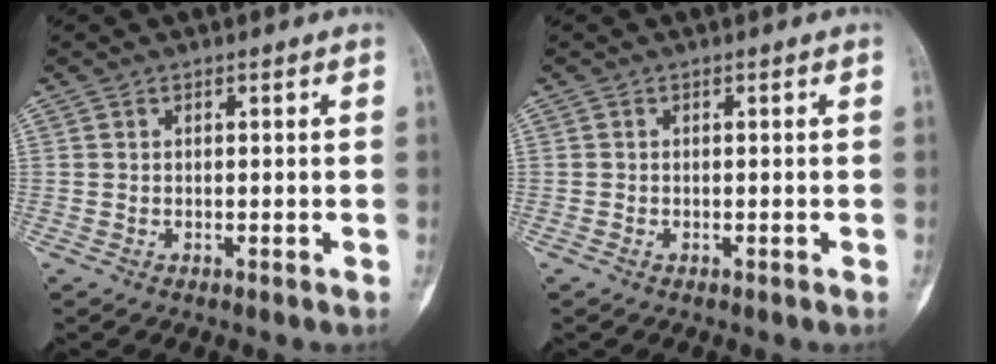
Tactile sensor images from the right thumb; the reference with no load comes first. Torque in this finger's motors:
{"motor_torque": [-0.01, -0.24, 0.11, 0.01, -0.01]}